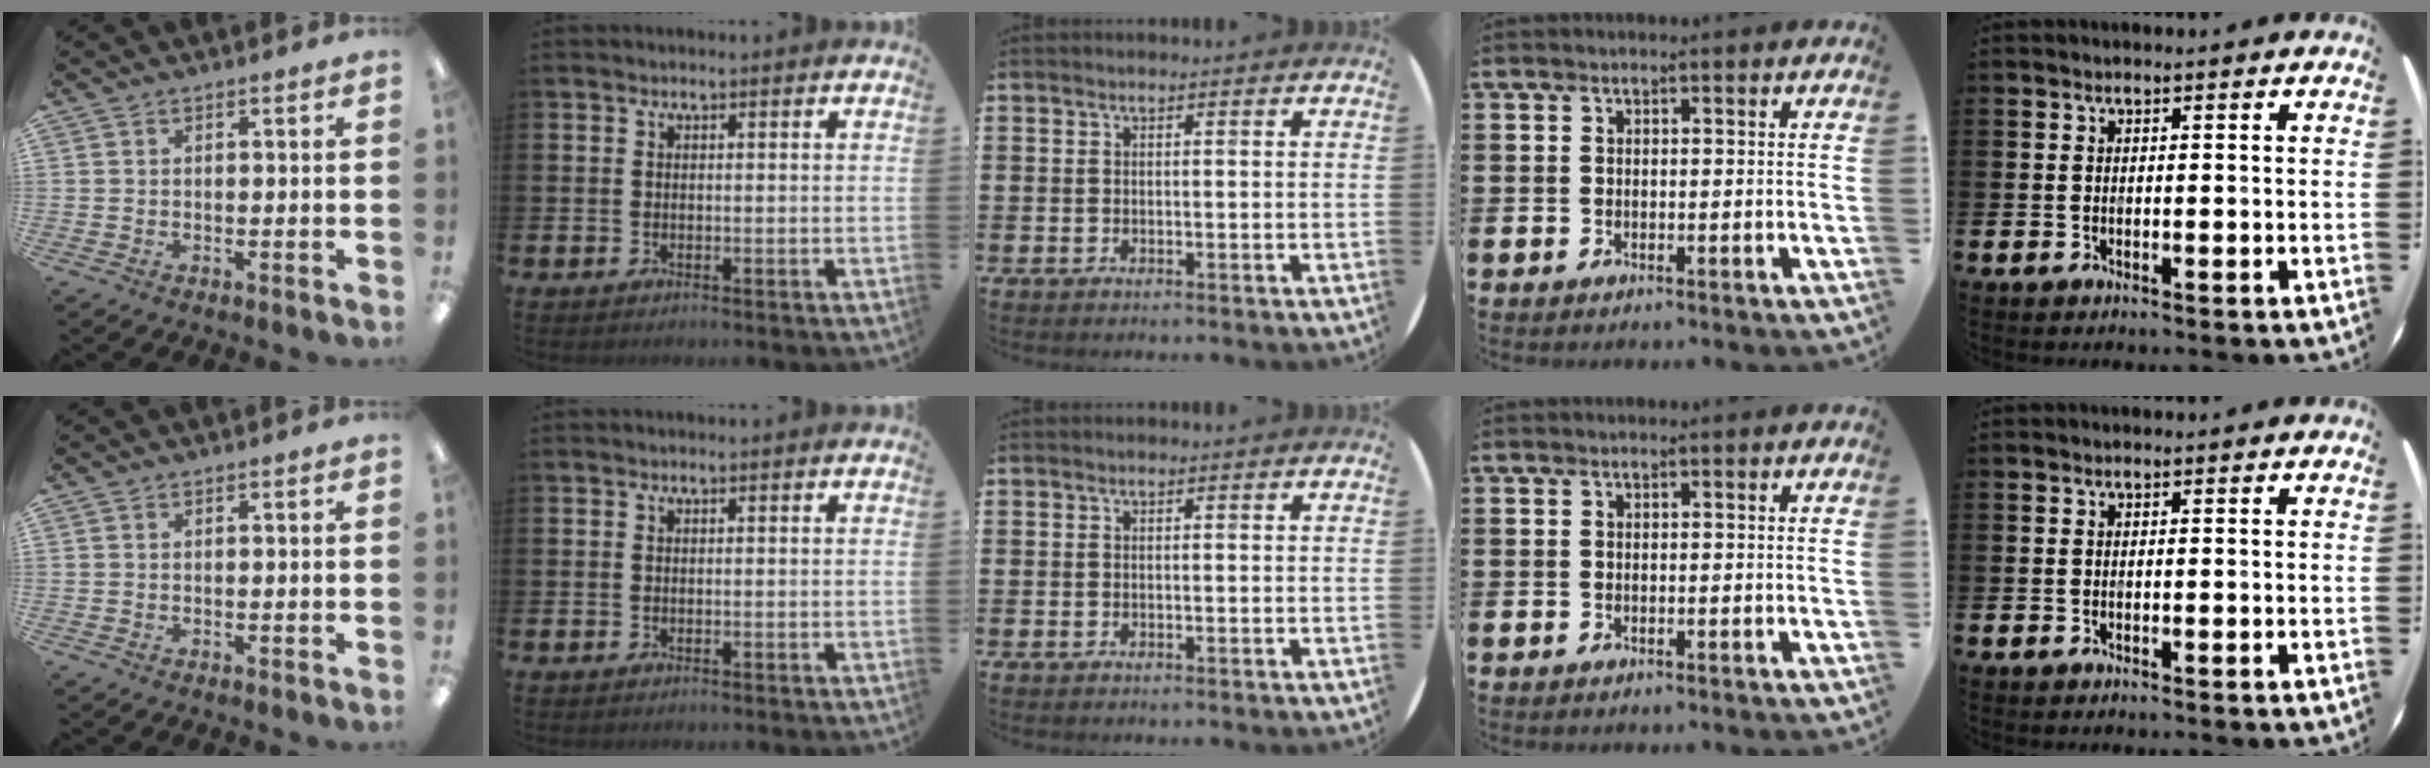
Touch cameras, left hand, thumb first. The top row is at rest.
{}